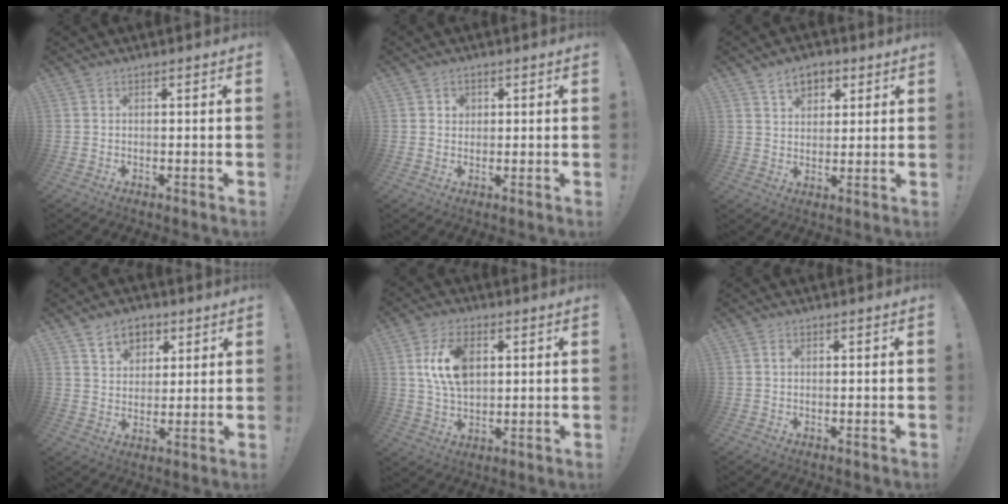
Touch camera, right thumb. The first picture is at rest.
{"total": 2.3, "force": [0.8, 2.1, 0.7], "torque": [-0.005, -0.003, 0.013]}
{"total": 7.4, "force": [4.1, 5.1, 3.4], "torque": [-0.049, -0.013, 0.076]}
{"total": 8.2, "force": [4.7, 6.1, 2.8], "torque": [-0.038, -0.024, 0.090]}
{"total": 12.7, "force": [3.4, 7.9, 9.3], "torque": [-0.180, 0.005, 0.062]}
{"total": 0.7, "force": [-0.1, 0.5, 0.4], "torque": [-0.010, 0.006, -0.002]}